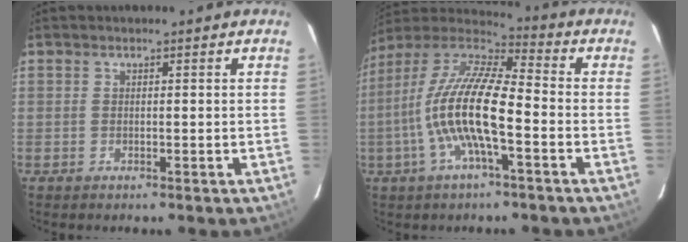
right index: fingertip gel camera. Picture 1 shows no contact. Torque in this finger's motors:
{"motor_torque": [1.83, -0.31, 1.05, 0.21]}